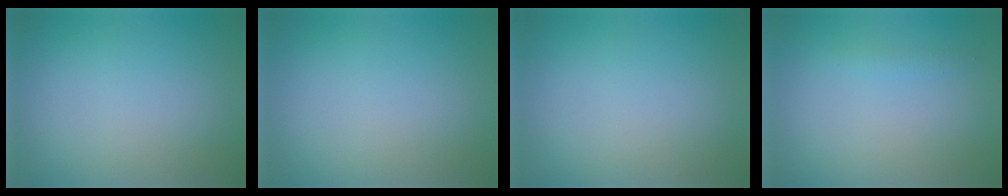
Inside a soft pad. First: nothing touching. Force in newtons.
{"total": 0.0}
{"total": 0.0}
{"total": 0.7, "press": 0.7, "slide": 0.0}